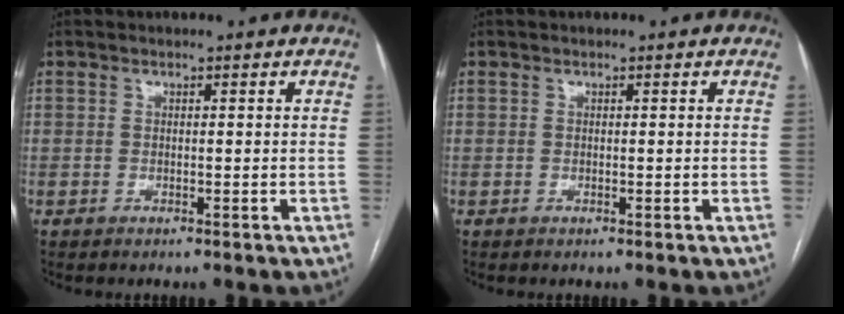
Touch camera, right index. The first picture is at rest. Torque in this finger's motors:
{"motor_torque": [0.14, 0.11, 0.02, 0.01]}